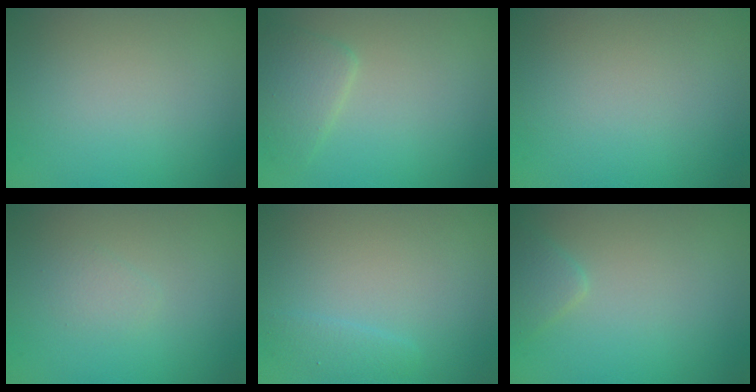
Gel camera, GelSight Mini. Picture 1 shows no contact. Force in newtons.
{"total": 2.4, "press": 2.4, "slide": 0.1}
{"total": 0.0}
{"total": 0.9, "press": 0.9, "slide": 0.1}
{"total": 1.2, "press": 1.2, "slide": 0.1}
{"total": 1.4, "press": 1.4, "slide": 0.1}